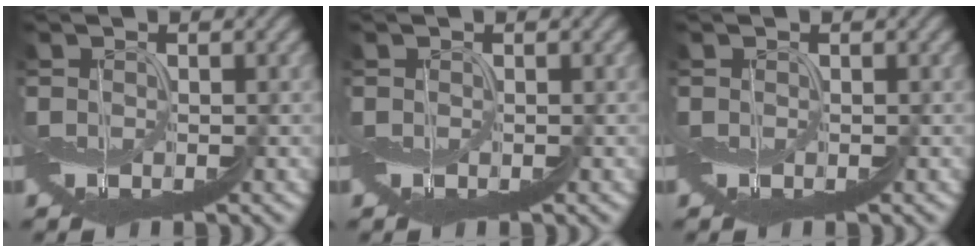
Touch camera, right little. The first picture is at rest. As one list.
[{"total": 0.0}, {"total": 0.0}]